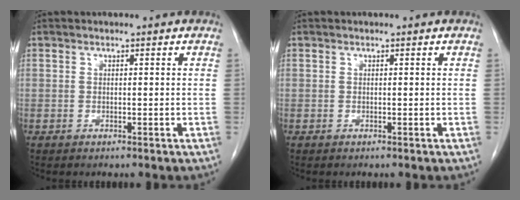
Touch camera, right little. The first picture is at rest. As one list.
[{"total": 0.0}]